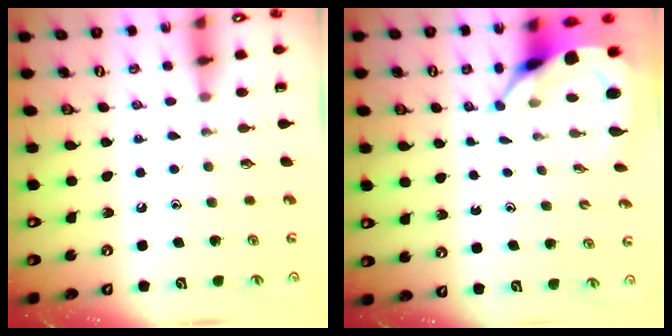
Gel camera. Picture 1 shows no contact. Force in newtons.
{"total": 5.4, "press": 5.4, "slide": 0.8}